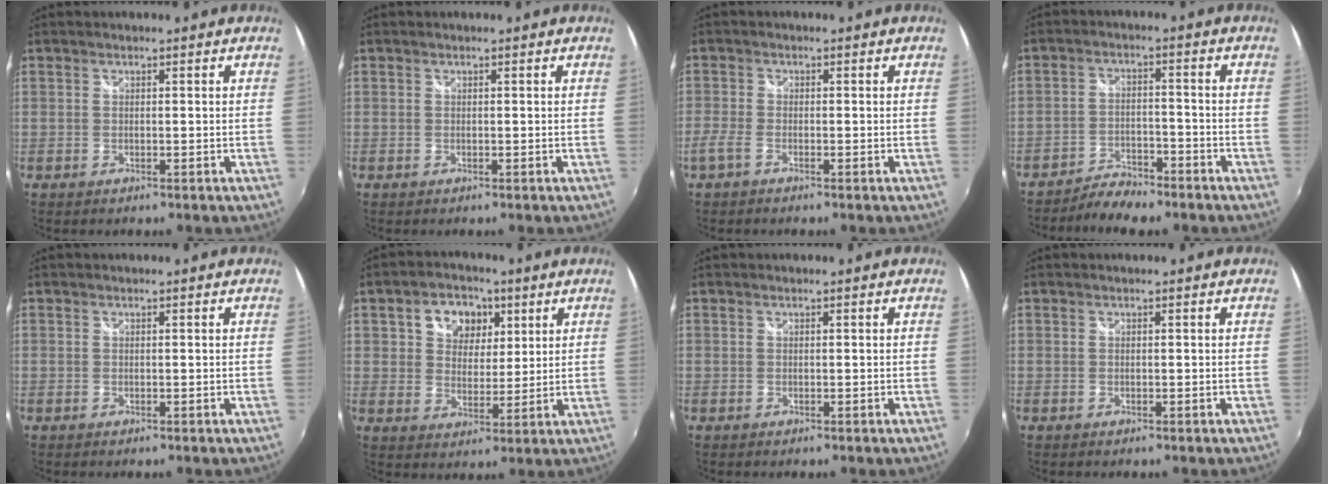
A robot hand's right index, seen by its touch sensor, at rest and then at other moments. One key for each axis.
{"total": 0.0}
{"total": 2.7, "fx": -1.9, "fy": 0.9, "fz": 1.7, "tx": -0.046, "ty": -0.003, "tz": -0.043}
{"total": 6.2, "fx": -5.6, "fy": 1.9, "fz": 1.9, "tx": -0.054, "ty": 0.002, "tz": -0.095}
{"total": 0.0}
{"total": 9.0, "fx": 3.6, "fy": 7.0, "fz": 4.5, "tx": -0.086, "ty": 0.022, "tz": 0.060}
{"total": 0.0}
{"total": 0.0}